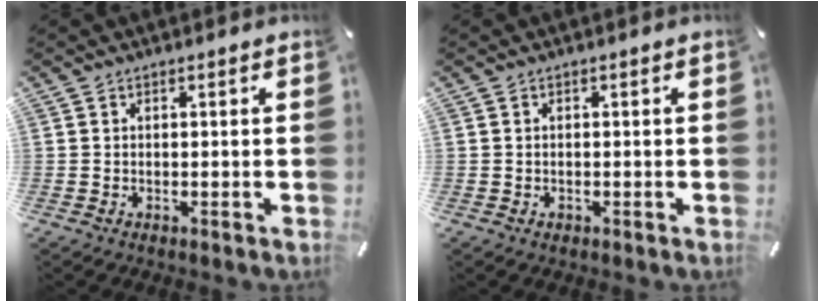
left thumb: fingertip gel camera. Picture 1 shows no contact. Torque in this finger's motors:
{"motor_torque": [-0.01, 0.02, 0.03, -0.04, 0.00]}